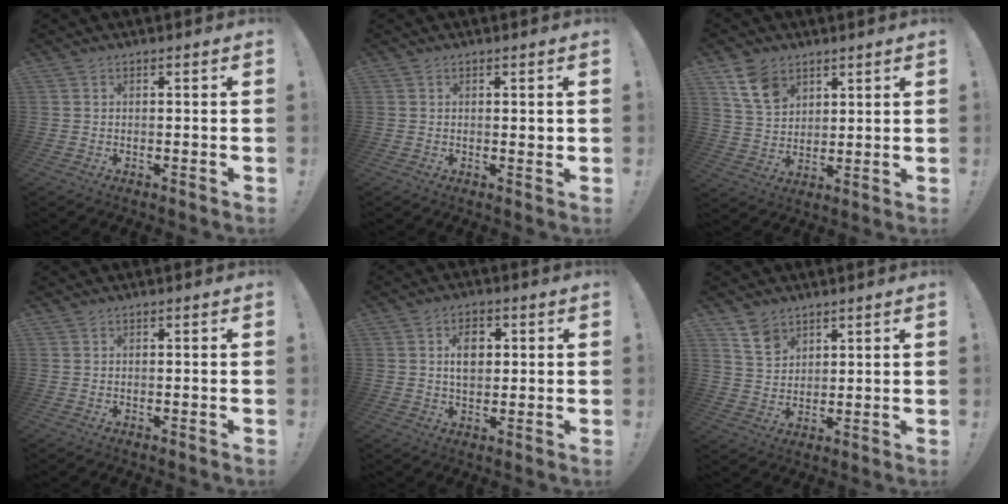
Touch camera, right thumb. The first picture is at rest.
{"total": 1.0, "force": [0.6, 0.5, 0.7], "torque": [-0.003, -0.004, 0.008]}
{"total": 10.9, "force": [6.3, 7.4, 4.9], "torque": [-0.082, -0.025, 0.125]}
{"total": 0.0}
{"total": 6.9, "force": [1.5, 4.8, 4.7], "torque": [-0.071, 0.004, 0.024]}
{"total": 7.4, "force": [5.2, 4.8, 2.0], "torque": [-0.034, -0.031, 0.102]}